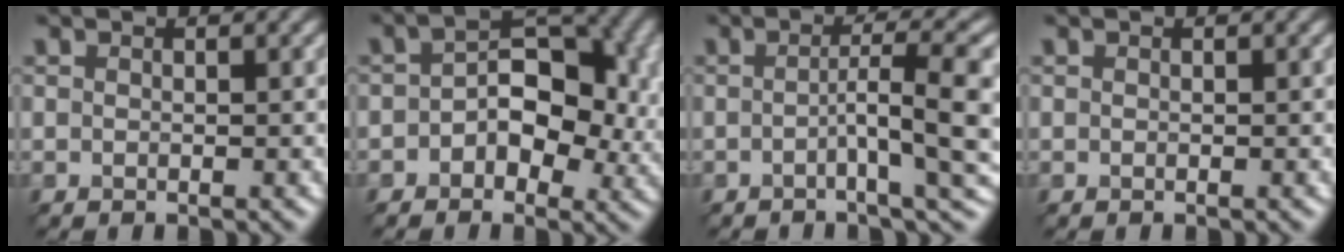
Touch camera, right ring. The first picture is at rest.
{"total": 5.9, "force": [-0.4, 3.6, 4.6], "torque": [-0.076, 0.012, -0.005]}
{"total": 6.5, "force": [-1.5, 0.4, 6.3], "torque": [-0.096, 0.008, -0.022]}
{"total": 0.0}